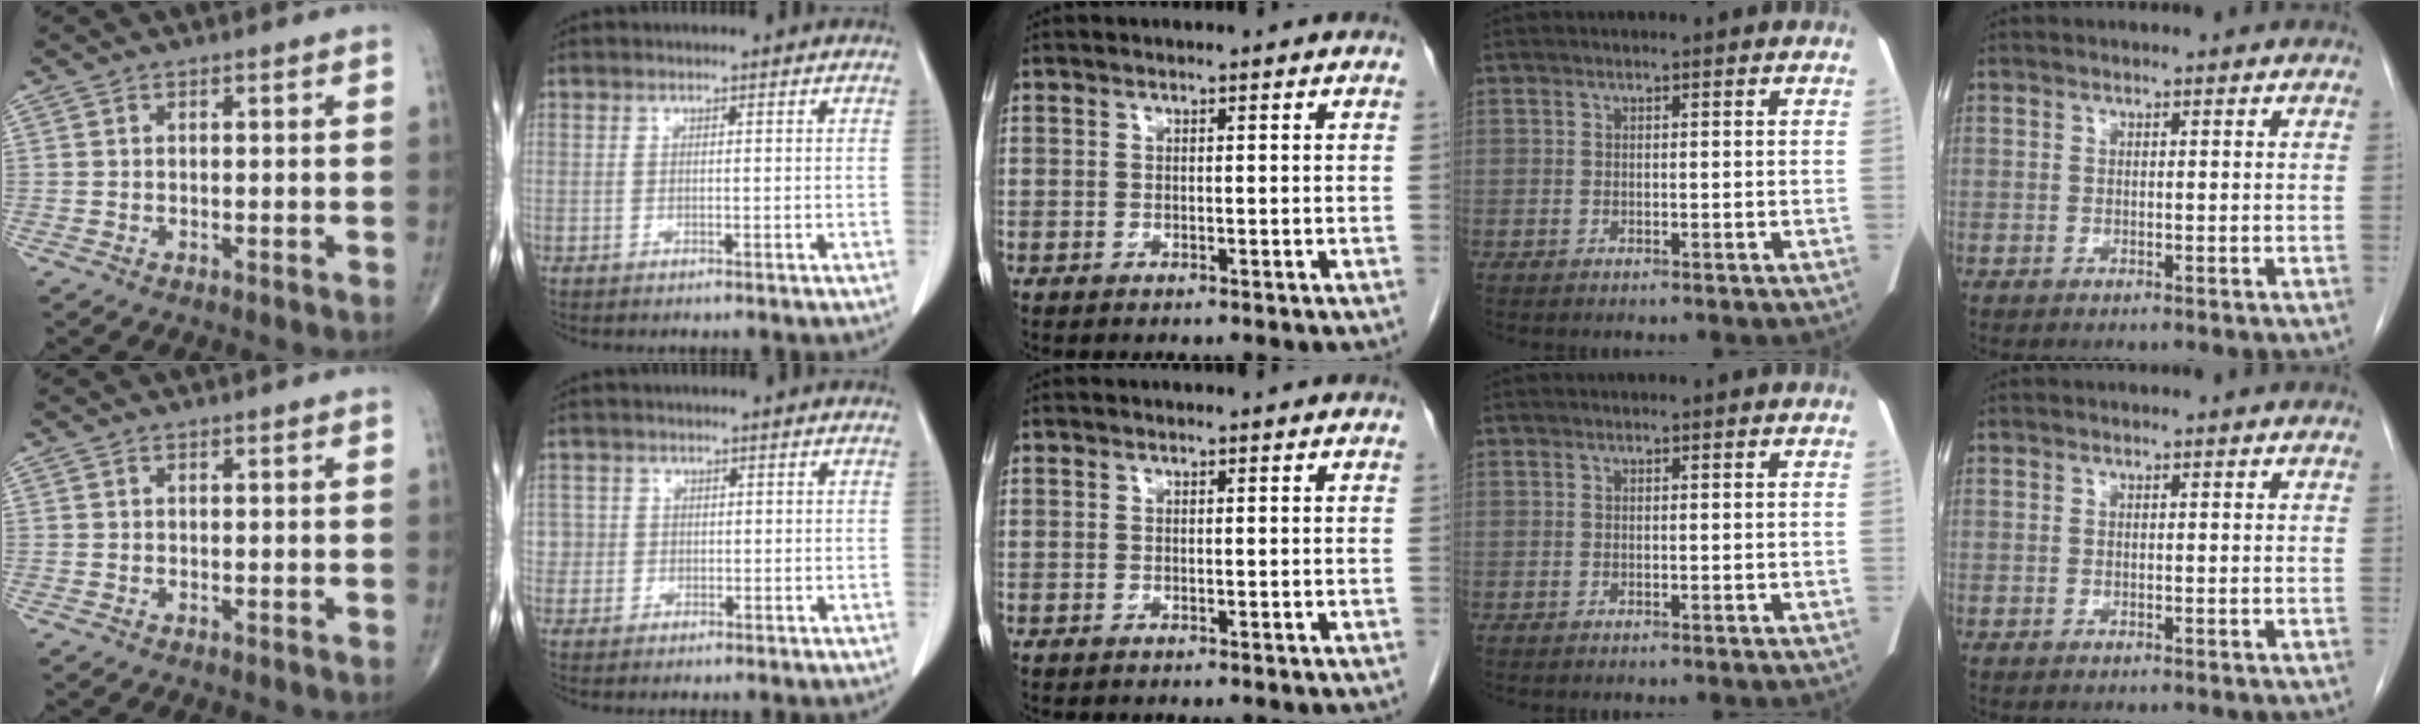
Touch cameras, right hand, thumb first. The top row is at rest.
{"index": {"total": 2.2, "force": [-0.1, 2.2, -0.2], "torque": [0.021, 0.009, -0.007]}}